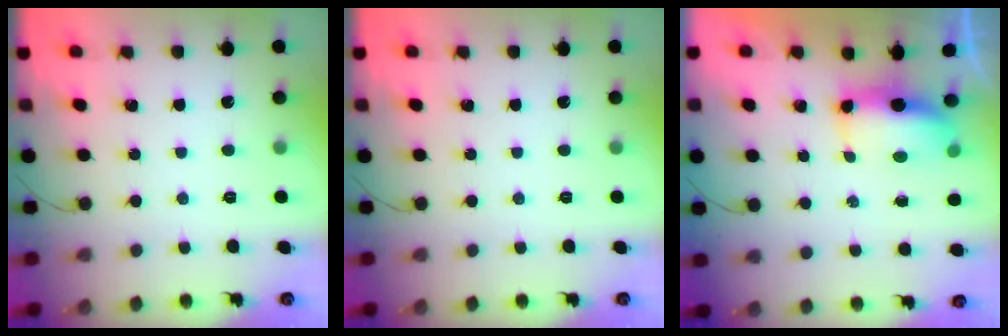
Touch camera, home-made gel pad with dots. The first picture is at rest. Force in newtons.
{"total": 0.0}
{"total": 10.3, "press": 8.6, "slide": 5.7}